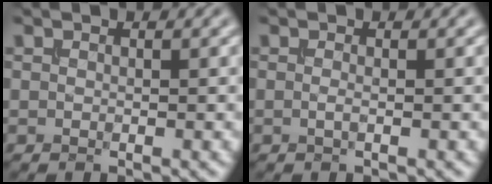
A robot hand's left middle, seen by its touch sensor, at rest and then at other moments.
{"total": 0.5, "force": [-0.2, 0.0, 0.5], "torque": [-0.017, -0.001, -0.005]}